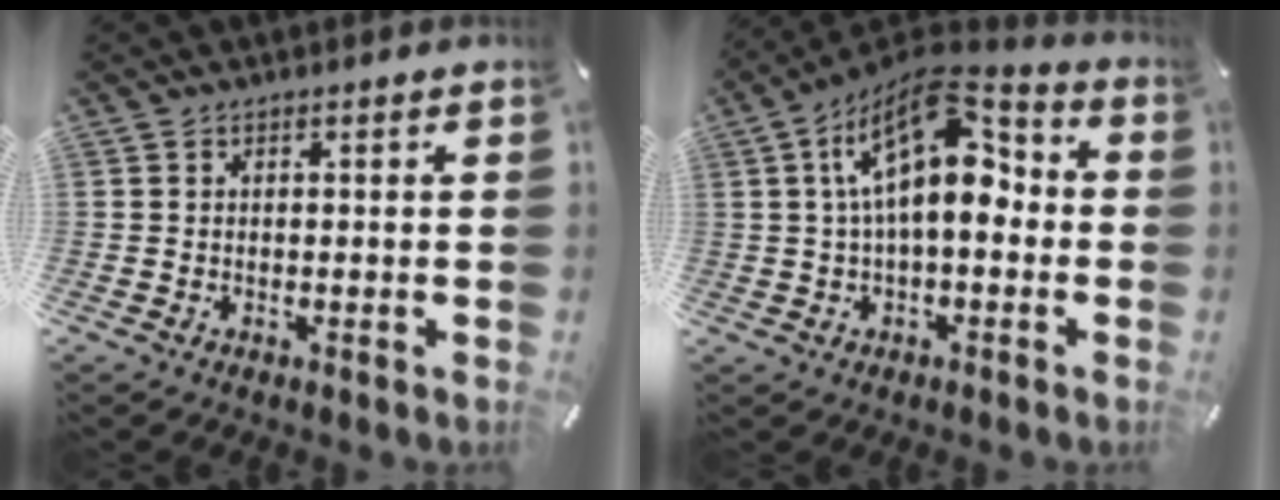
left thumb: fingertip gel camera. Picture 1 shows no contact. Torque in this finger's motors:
{"motor_torque": [1.55, 3.46, 1.71, -1.06, 0.65]}